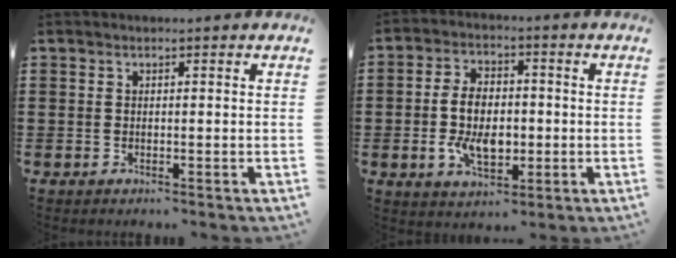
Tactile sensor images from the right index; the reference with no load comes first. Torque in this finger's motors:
{"motor_torque": [2.14, 0.00, 0.76, 0.19]}